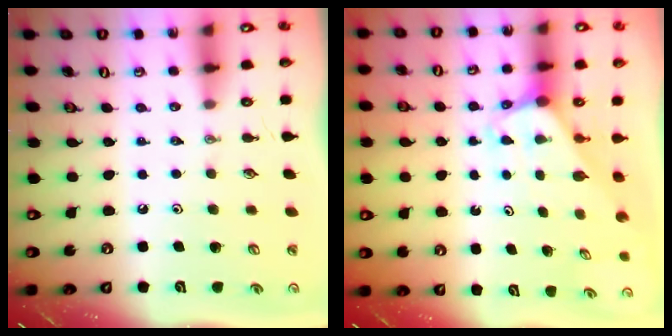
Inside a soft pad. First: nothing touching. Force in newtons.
{"total": 2.2, "press": 2.2, "slide": 0.1}